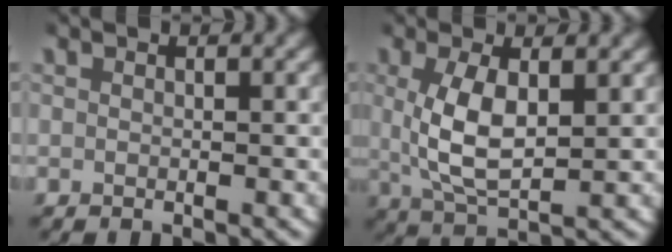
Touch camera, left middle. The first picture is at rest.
{"total": 5.3, "force": [0.7, 2.5, 4.6], "torque": [-0.097, -0.006, 0.022]}